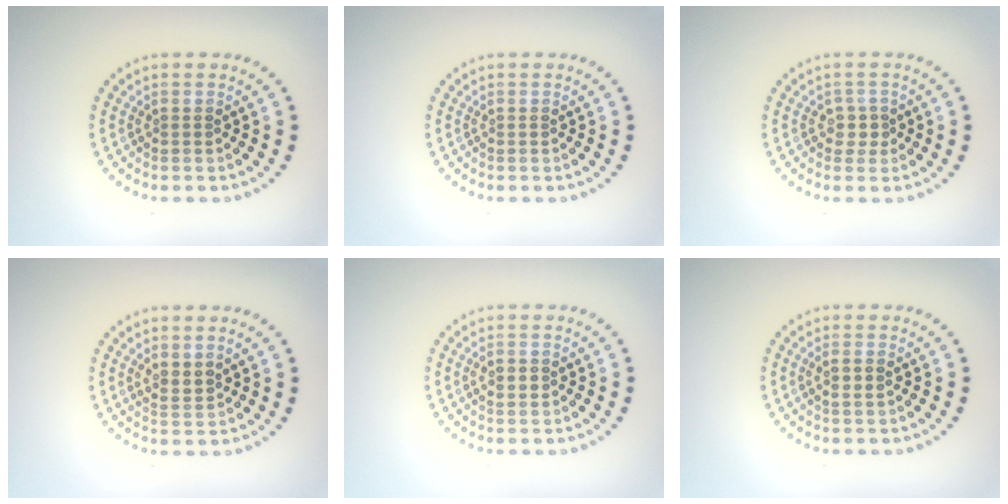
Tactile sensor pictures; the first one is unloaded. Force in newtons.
{"total": 0.0}
{"total": 1.4, "press": 1.1, "slide": 0.8}
{"total": 1.6, "press": 1.3, "slide": 0.9}
{"total": 1.1, "press": 1.1, "slide": 0.1}
{"total": 1.1, "press": 1.1, "slide": 0.4}